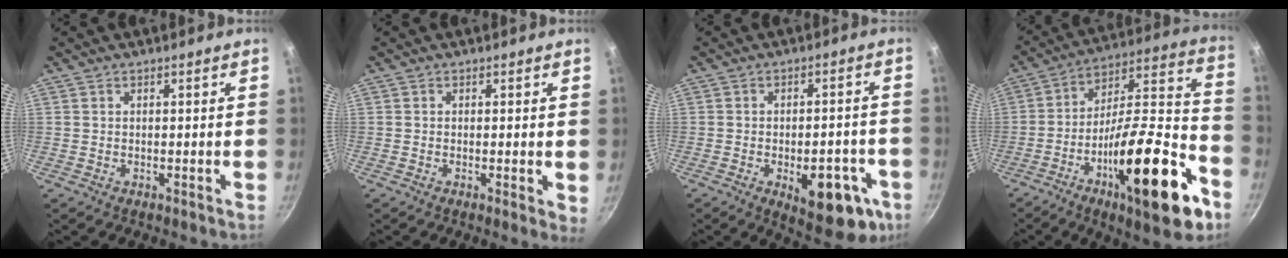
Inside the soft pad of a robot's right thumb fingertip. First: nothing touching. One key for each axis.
{"total": 1.4, "fx": -0.1, "fy": 0.3, "fz": 1.3, "tx": -0.020, "ty": -0.003, "tz": -0.004}
{"total": 15.1, "fx": -5.5, "fy": 7.2, "fz": 12.1, "tx": -0.116, "ty": 0.013, "tz": -0.062}
{"total": 28.3, "fx": -12.7, "fy": 8.8, "fz": 23.7, "tx": -0.319, "ty": 0.069, "tz": -0.207}